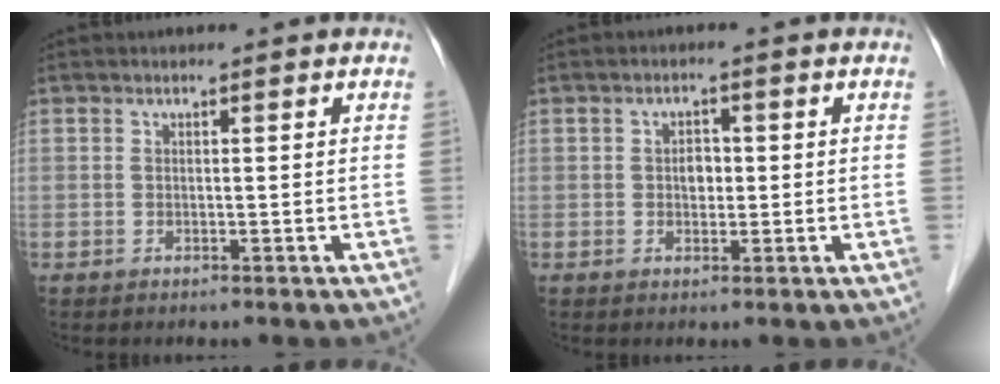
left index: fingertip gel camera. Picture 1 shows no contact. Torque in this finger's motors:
{"motor_torque": [0.15, 0.09, 0.03, 0.01]}